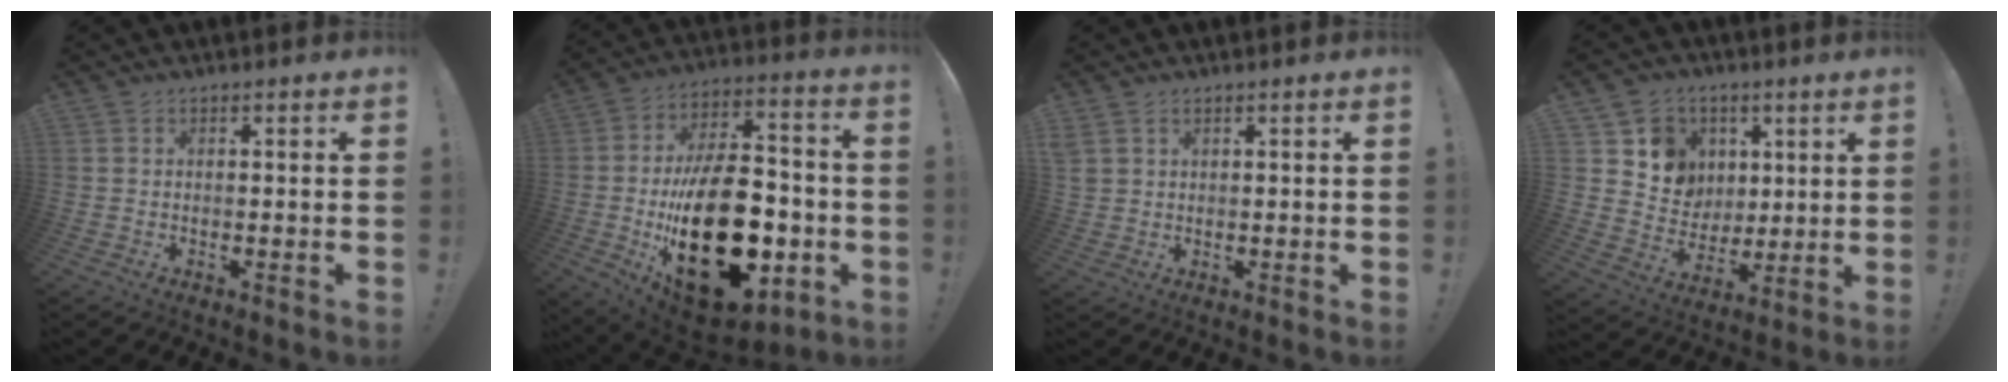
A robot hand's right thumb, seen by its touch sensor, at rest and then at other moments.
{"total": 32.3, "force": [-6.8, 18.4, 25.6], "torque": [-0.437, 0.038, -0.088]}
{"total": 2.5, "force": [1.5, 1.7, 1.0], "torque": [-0.025, 0.000, 0.032]}
{"total": 10.1, "force": [3.6, 9.3, 1.9], "torque": [-0.030, -0.025, 0.081]}